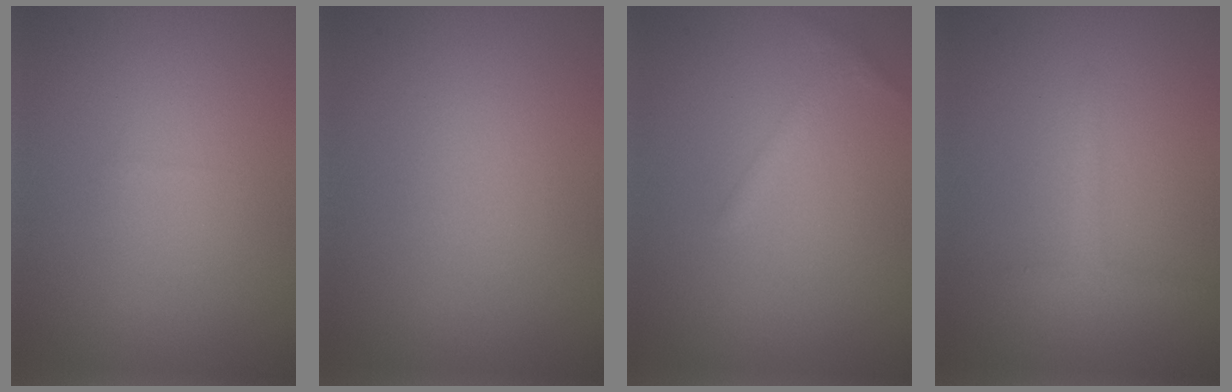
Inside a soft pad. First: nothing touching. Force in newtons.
{"total": 0.0}
{"total": 1.1, "press": 1.1, "slide": 0.1}
{"total": 1.5, "press": 1.5, "slide": 0.1}